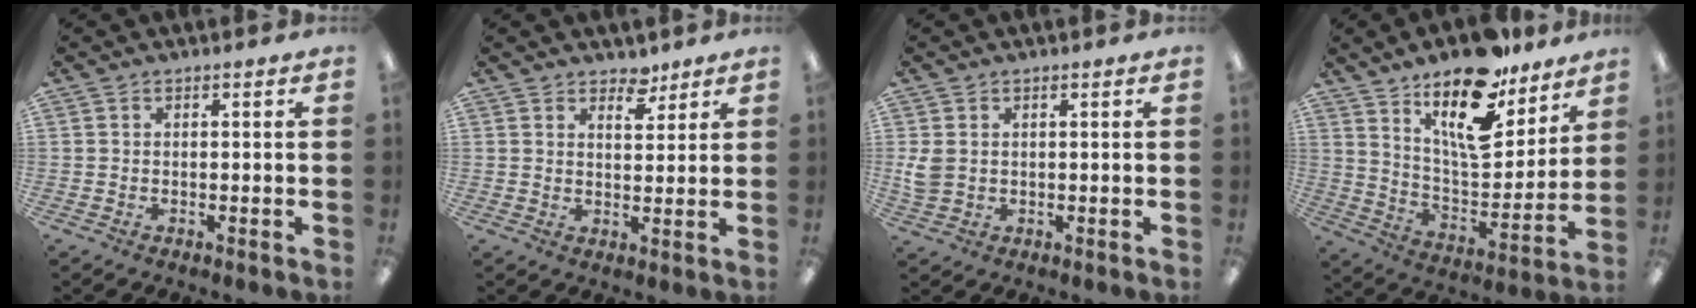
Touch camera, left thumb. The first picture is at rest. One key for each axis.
{"total": 4.7, "fx": 3.8, "fy": 2.2, "fz": 1.4, "tx": -0.005, "ty": -0.025, "tz": 0.065}
{"total": 3.8, "fx": 0.8, "fy": 3.1, "fz": 2.1, "tx": -0.040, "ty": -0.001, "tz": 0.014}
{"total": 19.1, "fx": 13.6, "fy": 7.5, "fz": 11.1, "tx": -0.179, "ty": -0.093, "tz": 0.233}